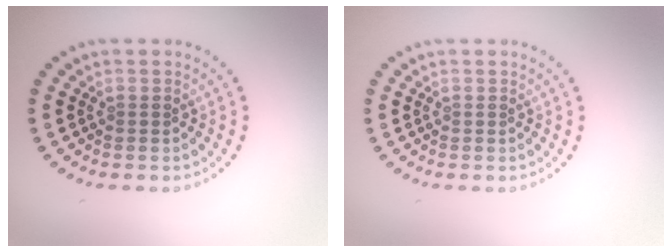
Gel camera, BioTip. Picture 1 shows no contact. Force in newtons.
{"total": 0.0}